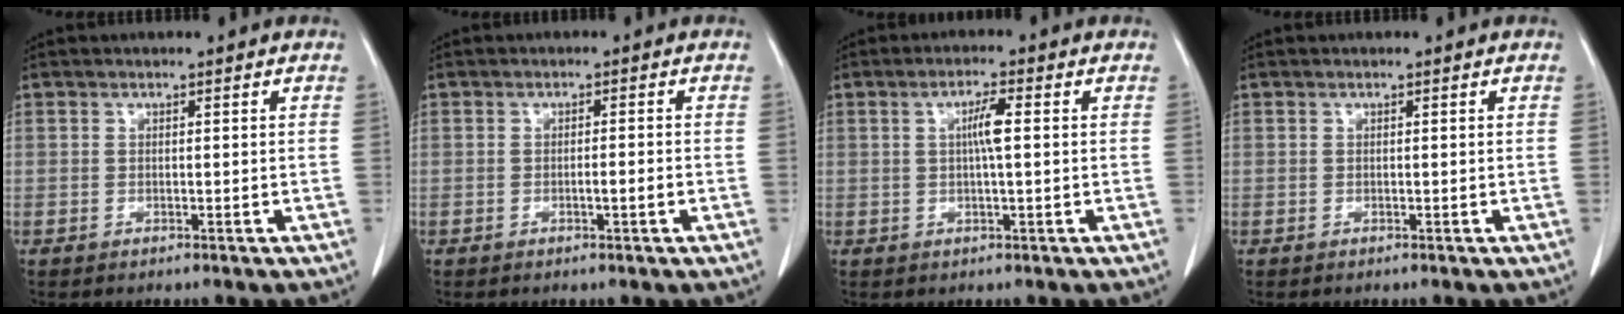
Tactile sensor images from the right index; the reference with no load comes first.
{"total": 1.6, "force": [-0.7, 0.0, 1.5], "torque": [-0.023, 0.000, -0.012]}
{"total": 3.5, "force": [0.5, 0.2, 3.5], "torque": [-0.064, 0.003, 0.008]}
{"total": 0.0}